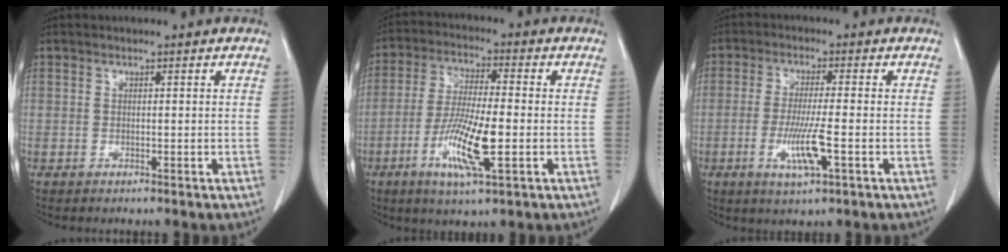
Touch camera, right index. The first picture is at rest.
{"total": 11.0, "force": [-3.4, 1.4, 10.4], "torque": [-0.203, -0.013, -0.063]}
{"total": 6.8, "force": [-2.2, 0.3, 6.4], "torque": [-0.125, -0.015, -0.037]}